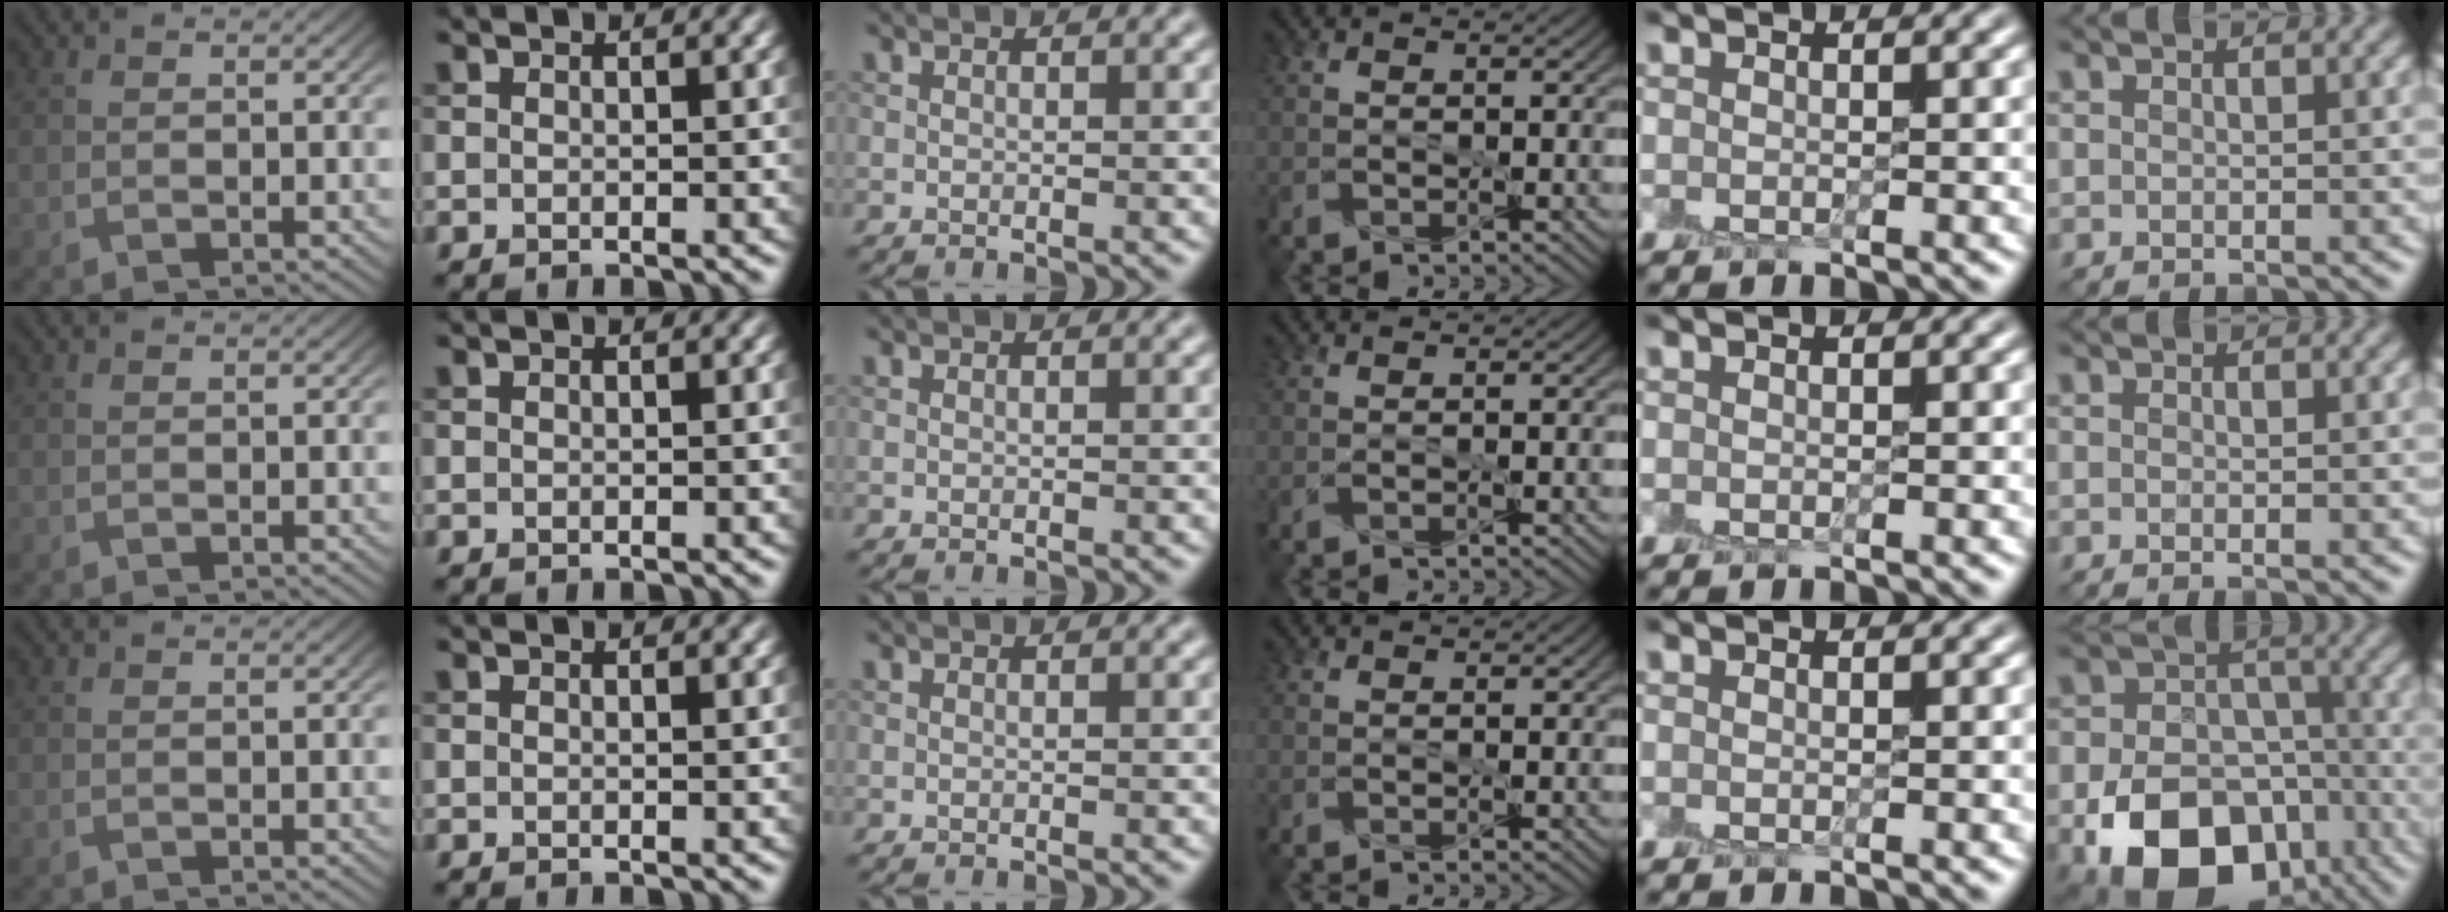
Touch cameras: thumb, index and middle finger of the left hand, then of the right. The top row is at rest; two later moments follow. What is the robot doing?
{"motion": "peel", "object": "lint roller sheet"}